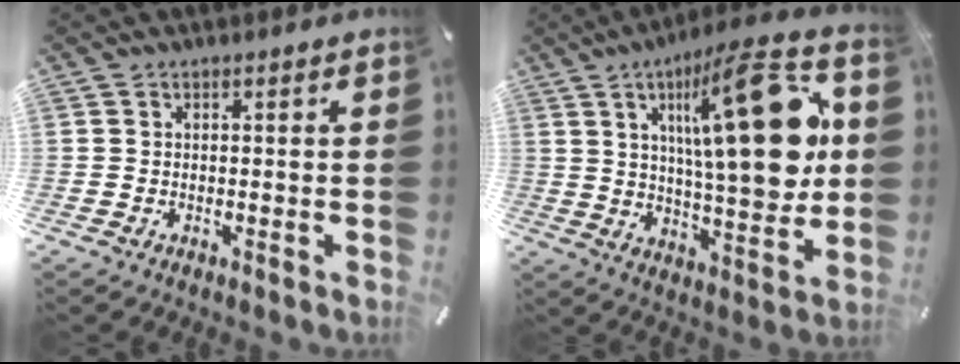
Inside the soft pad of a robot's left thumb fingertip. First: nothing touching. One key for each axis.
{"total": 28.6, "fx": 7.3, "fy": 10.2, "fz": 25.7, "tx": -0.395, "ty": -0.032, "tz": 0.100}